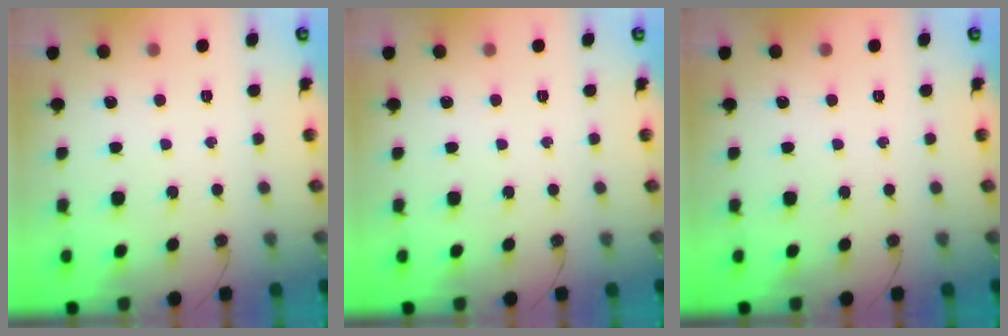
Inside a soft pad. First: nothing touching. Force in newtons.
{"total": 0.0}
{"total": 0.0}